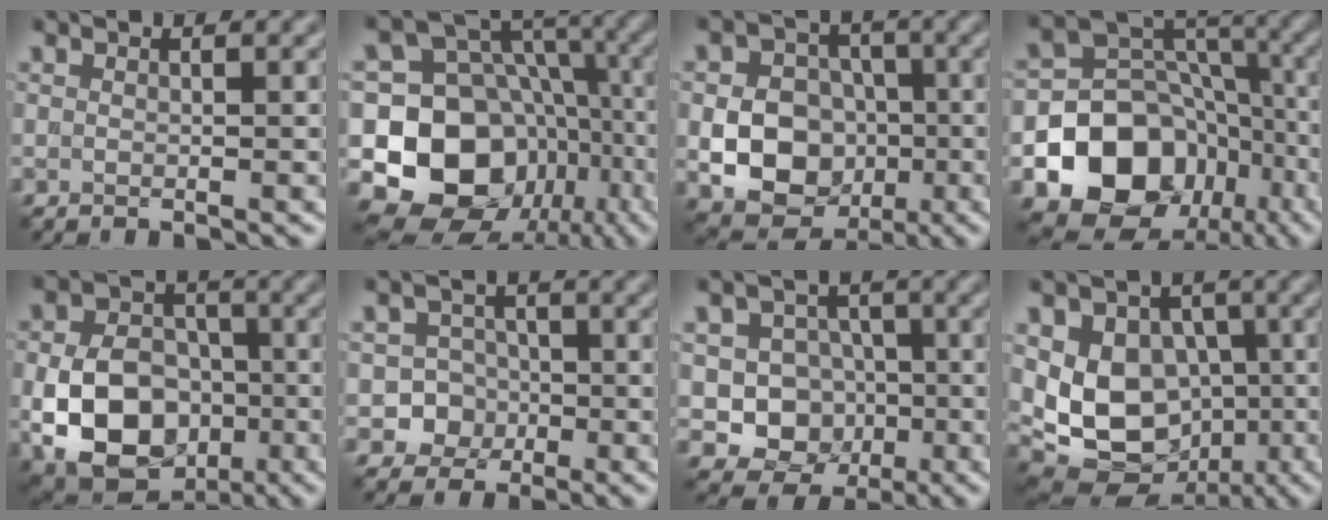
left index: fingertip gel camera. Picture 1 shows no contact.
{"total": 15.9, "force": [-5.3, 12.9, 7.5], "torque": [-0.142, 0.001, -0.083]}
{"total": 10.4, "force": [-2.0, 9.0, 4.9], "torque": [-0.075, -0.010, -0.063]}
{"total": 13.1, "force": [-5.3, 10.6, 5.6], "torque": [-0.112, 0.010, -0.103]}
{"total": 10.7, "force": [-2.9, 7.9, 6.7], "torque": [-0.114, -0.014, -0.062]}
{"total": 5.2, "force": [-1.9, 4.8, 0.7], "torque": [0.020, 0.003, -0.050]}
{"total": 8.2, "force": [-1.9, 7.6, 2.6], "torque": [-0.027, 0.001, -0.051]}
{"total": 11.0, "force": [-0.7, 8.5, 7.0], "torque": [-0.100, -0.006, -0.022]}